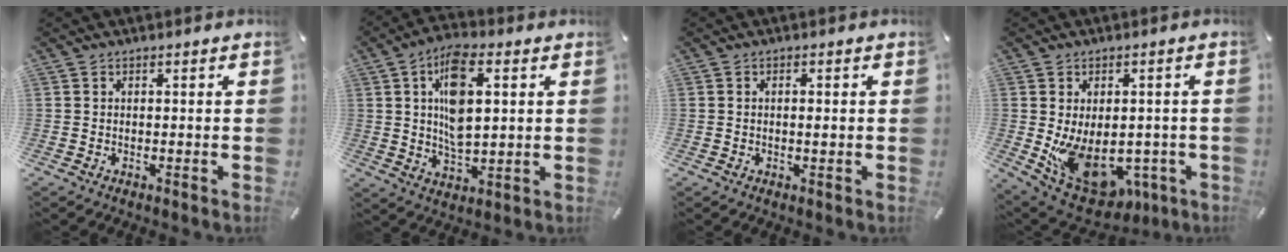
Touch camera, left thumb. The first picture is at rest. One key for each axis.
{"total": 12.0, "fx": 3.0, "fy": 6.1, "fz": 9.9, "tx": -0.180, "ty": 0.003, "tz": 0.051}
{"total": 1.1, "fx": 0.1, "fy": 0.4, "fz": 1.0, "tx": -0.021, "ty": 0.000, "tz": 0.002}
{"total": 12.3, "fx": -2.7, "fy": 9.1, "fz": 7.8, "tx": -0.101, "ty": -0.010, "tz": -0.033}